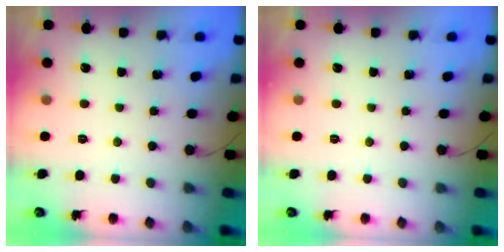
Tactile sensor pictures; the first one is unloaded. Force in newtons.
{"total": 0.0}